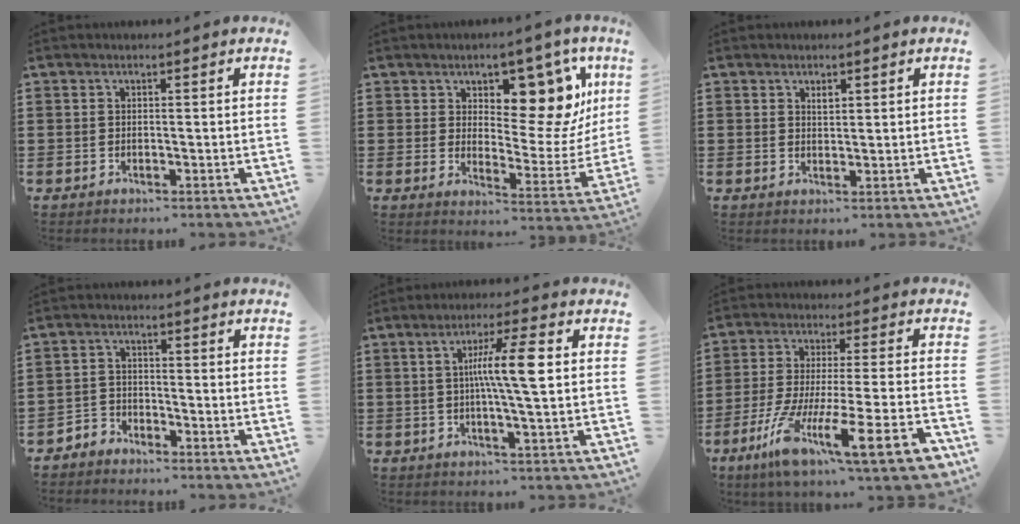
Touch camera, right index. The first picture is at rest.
{"total": 10.1, "force": [5.7, 5.4, 6.4], "torque": [-0.092, -0.037, 0.095]}
{"total": 1.5, "force": [0.9, 0.7, 0.9], "torque": [-0.019, 0.003, 0.017]}
{"total": 2.6, "force": [-2.4, 1.0, 0.0], "torque": [-0.010, 0.004, -0.053]}
{"total": 8.1, "force": [0.9, 0.3, 8.0], "torque": [-0.149, 0.000, 0.006]}
{"total": 15.8, "force": [-9.6, 1.8, 12.4], "torque": [-0.222, 0.018, -0.162]}